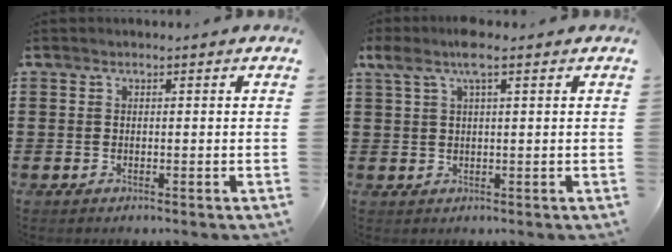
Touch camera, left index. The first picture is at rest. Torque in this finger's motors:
{"motor_torque": [1.14, -0.99, 0.44, 0.17]}